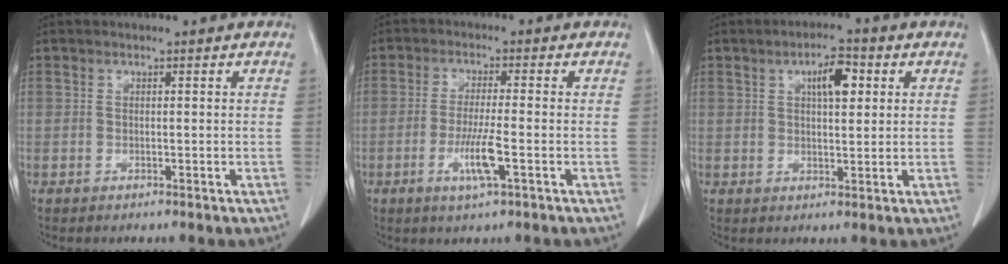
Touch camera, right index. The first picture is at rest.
{"total": 5.7, "force": [-2.1, 0.0, 5.3], "torque": [-0.104, -0.012, -0.039]}
{"total": 5.3, "force": [1.9, 1.8, 4.6], "torque": [-0.077, 0.008, 0.030]}